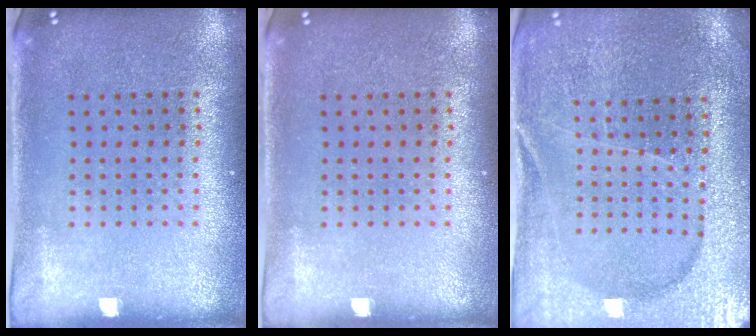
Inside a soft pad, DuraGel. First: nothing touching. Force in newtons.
{"total": 0.0}
{"total": 3.1, "press": 3.0, "slide": 0.4}